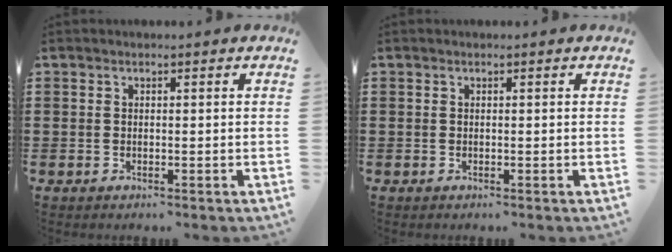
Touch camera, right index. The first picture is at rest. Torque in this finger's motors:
{"motor_torque": [-0.04, 0.04, 0.00, -0.01]}